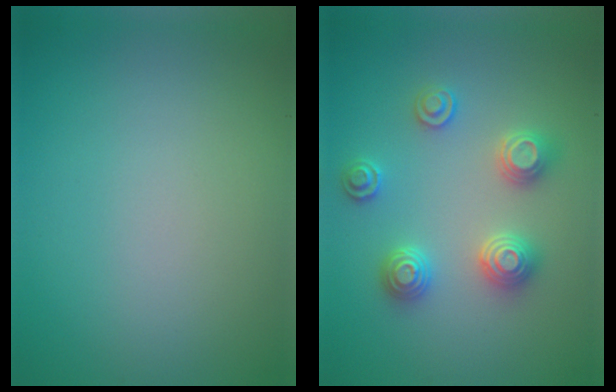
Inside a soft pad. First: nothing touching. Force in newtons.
{"total": 3.2, "press": 3.2, "slide": 0.4}